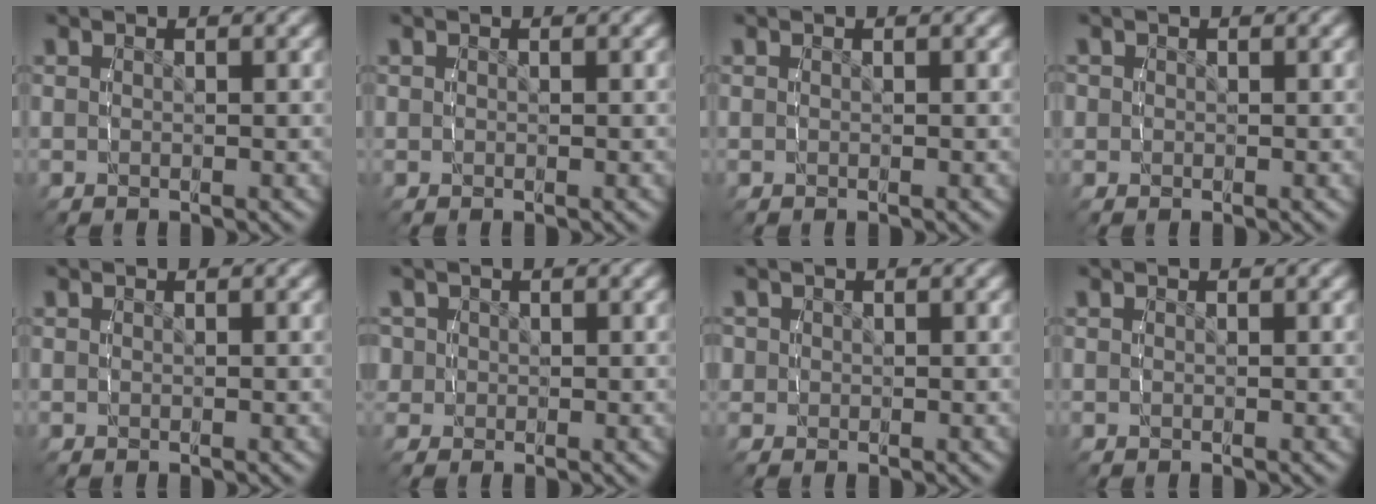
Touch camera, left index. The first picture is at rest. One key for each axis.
{"total": 0.0}
{"total": 0.0}
{"total": 0.8, "fx": 0.1, "fy": 0.8, "fz": -0.1, "tx": -0.003, "ty": -0.001, "tz": -0.001}
{"total": 0.0}
{"total": 2.7, "fx": 0.4, "fy": 2.6, "fz": 0.7, "tx": -0.030, "ty": -0.002, "tz": 0.000}
{"total": 1.7, "fx": 0.3, "fy": 1.7, "fz": 0.2, "tx": -0.017, "ty": -0.002, "tz": 0.000}
{"total": 0.0}